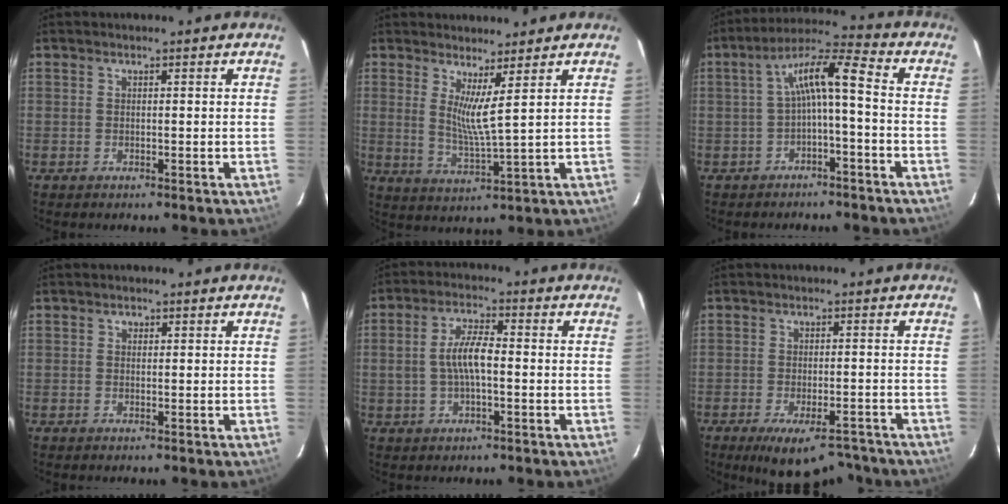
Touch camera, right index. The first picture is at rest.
{"total": 5.2, "force": [2.9, -0.7, 4.3], "torque": [-0.079, -0.020, 0.049]}
{"total": 7.9, "force": [-1.4, 1.2, 7.6], "torque": [-0.160, 0.025, -0.025]}
{"total": 0.8, "force": [0.2, 0.8, 0.2], "torque": [0.000, 0.004, 0.001]}
{"total": 6.4, "force": [-0.5, 2.3, 6.0], "torque": [-0.117, 0.011, -0.009]}
{"total": 11.5, "force": [-9.0, 4.0, 6.0], "torque": [-0.111, -0.016, -0.128]}